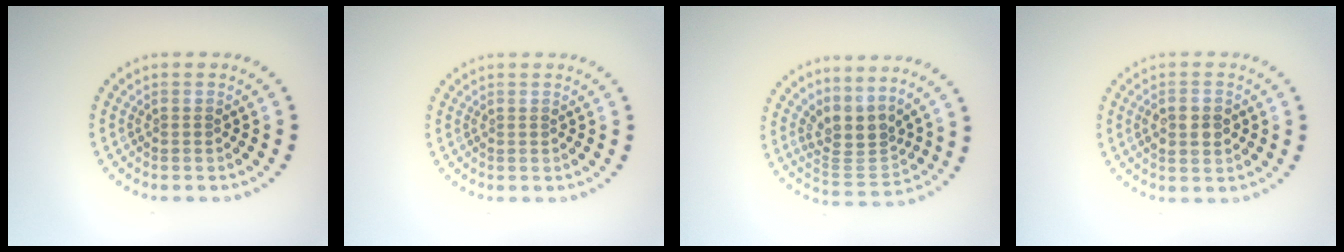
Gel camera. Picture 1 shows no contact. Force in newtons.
{"total": 0.0}
{"total": 3.5, "press": 2.6, "slide": 2.4}
{"total": 3.1, "press": 3.1, "slide": 0.4}